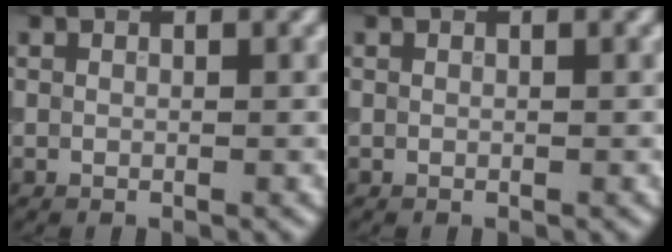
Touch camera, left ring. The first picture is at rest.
{"total": 0.0}